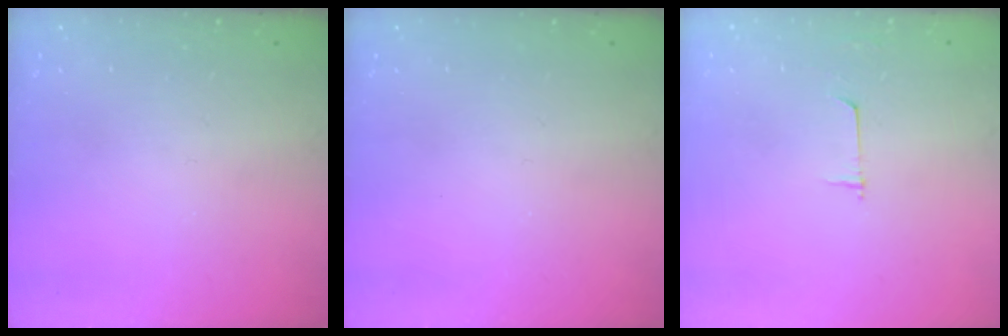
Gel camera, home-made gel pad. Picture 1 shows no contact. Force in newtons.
{"total": 0.0}
{"total": 4.6, "press": 4.6, "slide": 0.4}